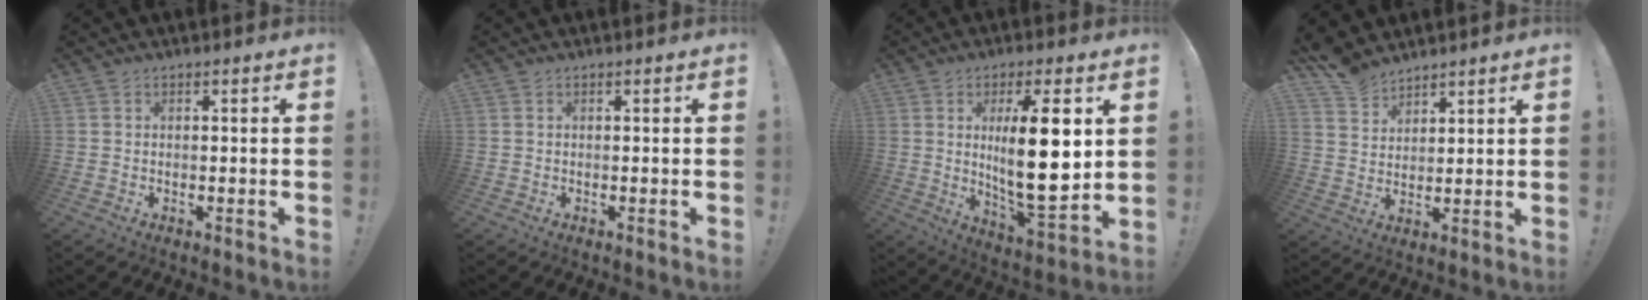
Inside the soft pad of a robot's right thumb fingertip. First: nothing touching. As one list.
[{"total": 0.0}, {"total": 17.6, "force": [3.6, 4.7, 16.5], "torque": [-0.267, -0.031, 0.046]}, {"total": 7.4, "force": [6.4, 3.4, 1.4], "torque": [-0.031, -0.042, 0.125]}]